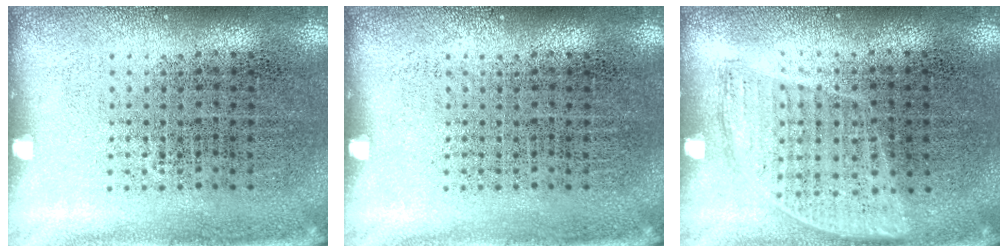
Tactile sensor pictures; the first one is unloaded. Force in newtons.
{"total": 0.0}
{"total": 0.9, "press": 0.8, "slide": 0.4}